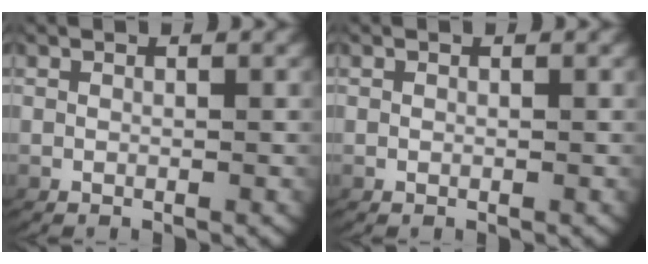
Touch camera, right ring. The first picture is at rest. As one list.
[{"total": 0.0}]